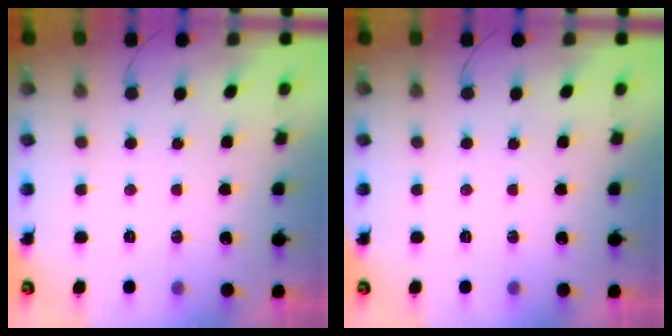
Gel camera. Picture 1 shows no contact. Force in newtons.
{"total": 0.0}